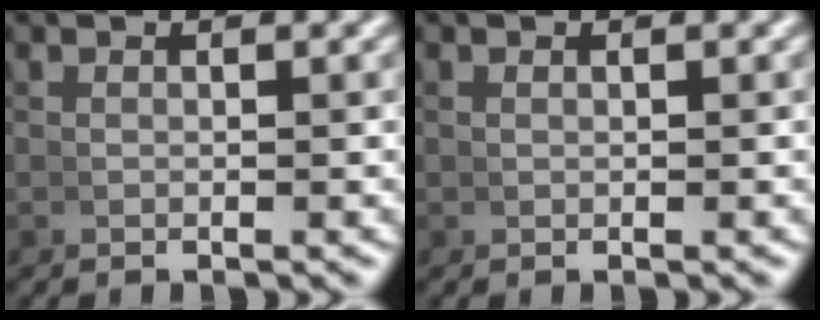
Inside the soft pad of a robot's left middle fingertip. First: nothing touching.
{"total": 0.0}